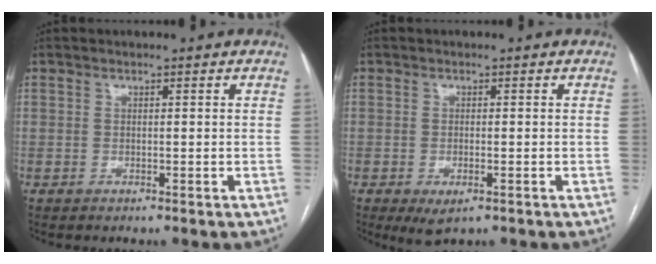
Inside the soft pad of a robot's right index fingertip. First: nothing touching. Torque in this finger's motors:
{"motor_torque": [0.61, -0.23, -0.04, 0.01]}